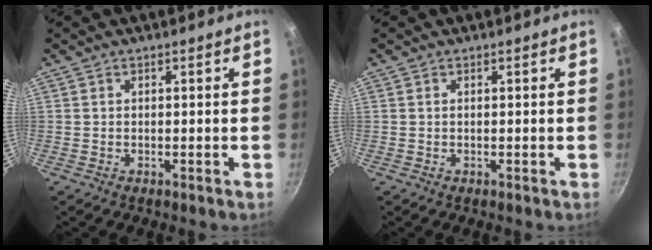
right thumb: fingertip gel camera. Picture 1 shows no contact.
{"total": 0.0}